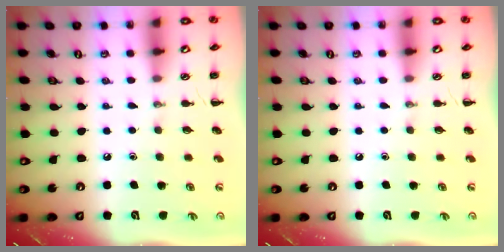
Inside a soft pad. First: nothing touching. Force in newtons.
{"total": 0.0}